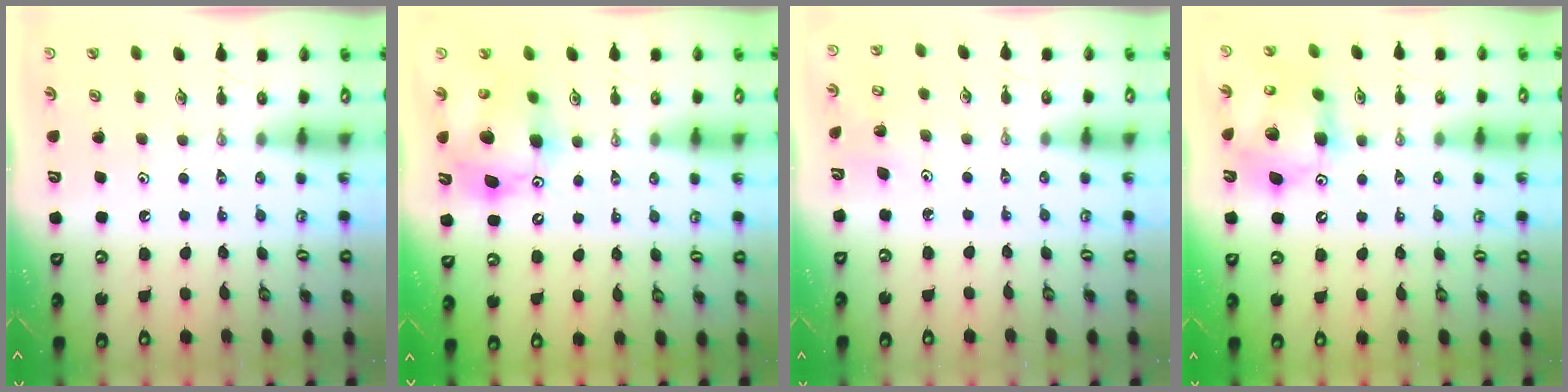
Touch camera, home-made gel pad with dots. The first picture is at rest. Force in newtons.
{"total": 14.2, "press": 14.0, "slide": 2.4}
{"total": 2.3, "press": 2.3, "slide": 0.2}
{"total": 14.4, "press": 14.3, "slide": 1.2}